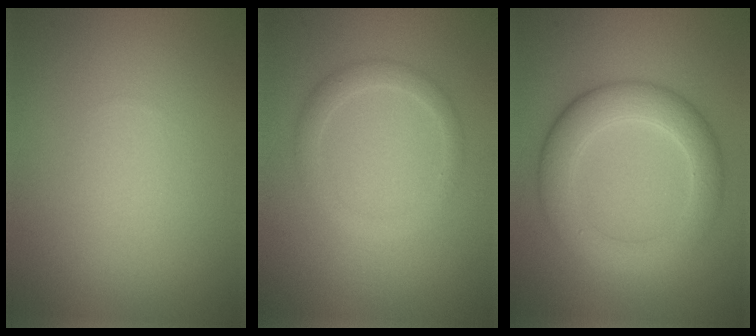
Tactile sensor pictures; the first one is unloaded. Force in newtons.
{"total": 2.0, "press": 2.0, "slide": 0.2}
{"total": 5.4, "press": 5.4, "slide": 0.1}